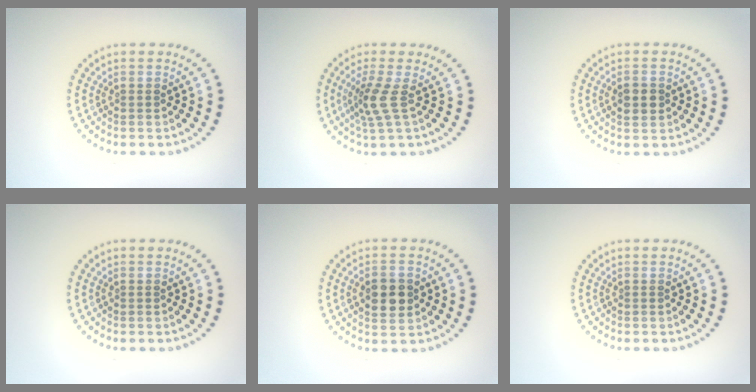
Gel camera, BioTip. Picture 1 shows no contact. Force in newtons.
{"total": 2.6, "press": 1.9, "slide": 1.7}
{"total": 2.4, "press": 2.4, "slide": 0.1}
{"total": 0.0}
{"total": 3.6, "press": 3.6, "slide": 0.1}
{"total": 0.0}